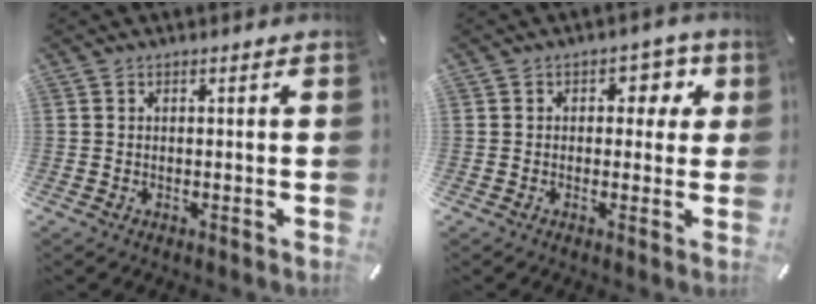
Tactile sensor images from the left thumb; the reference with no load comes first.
{"total": 5.3, "force": [1.1, 4.2, 3.1], "torque": [-0.021, -0.003, 0.009]}